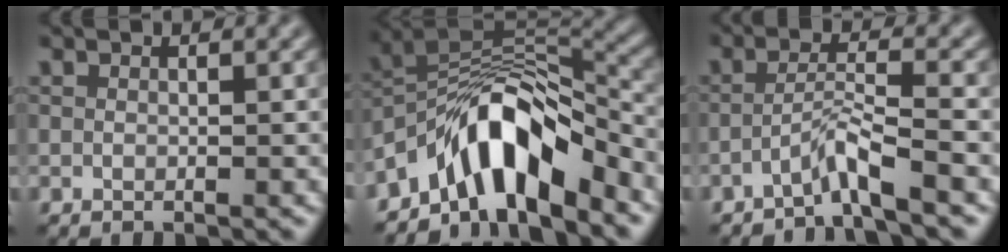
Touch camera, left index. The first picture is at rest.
{"total": 9.4, "force": [-5.7, 3.5, 6.6], "torque": [-0.091, 0.011, -0.109]}
{"total": 2.7, "force": [-2.0, -0.3, 1.8], "torque": [-0.035, 0.011, -0.048]}